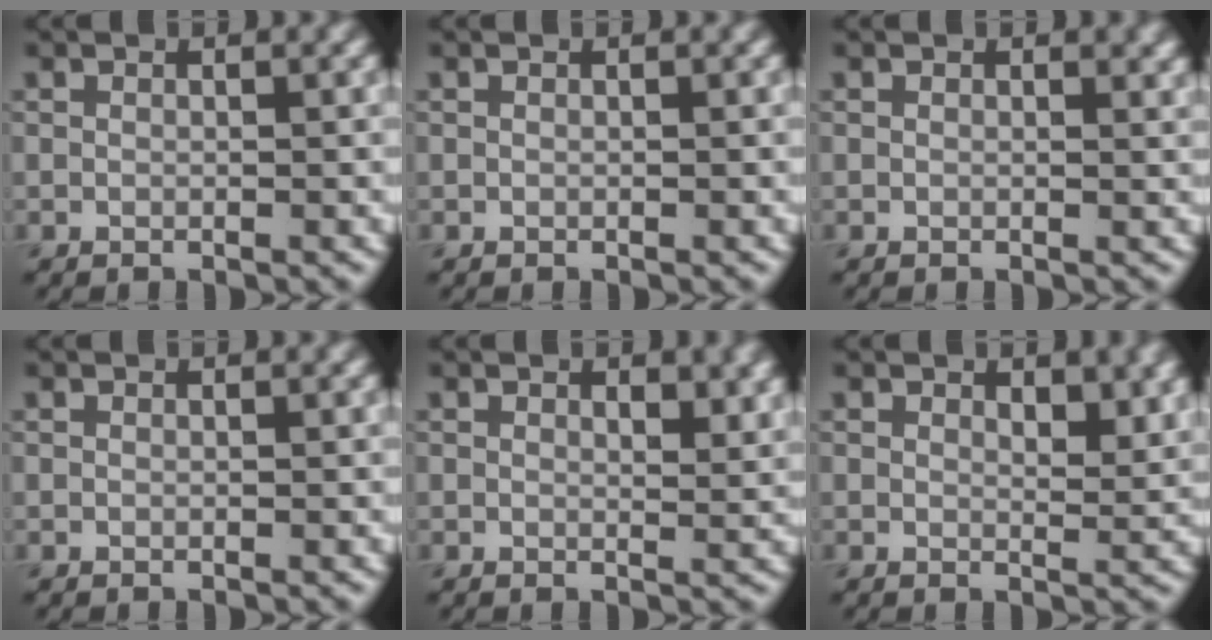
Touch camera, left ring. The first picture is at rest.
{"total": 0.0}
{"total": 0.7, "force": [0.5, 0.2, 0.5], "torque": [-0.003, -0.001, 0.008]}
{"total": 0.0}
{"total": 2.0, "force": [1.1, 0.7, 1.4], "torque": [-0.017, -0.005, 0.021]}
{"total": 2.4, "force": [1.4, 1.0, 1.7], "torque": [-0.021, -0.007, 0.025]}